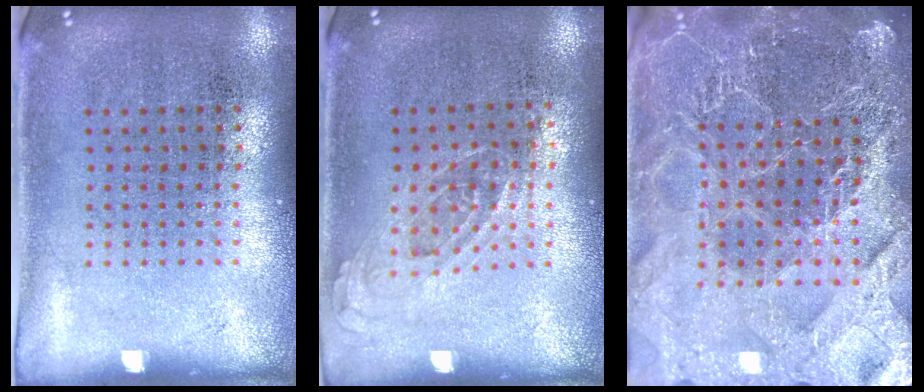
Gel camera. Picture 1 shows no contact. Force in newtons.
{"total": 0.8, "press": 0.8, "slide": 0.3}
{"total": 5.8, "press": 5.0, "slide": 2.8}